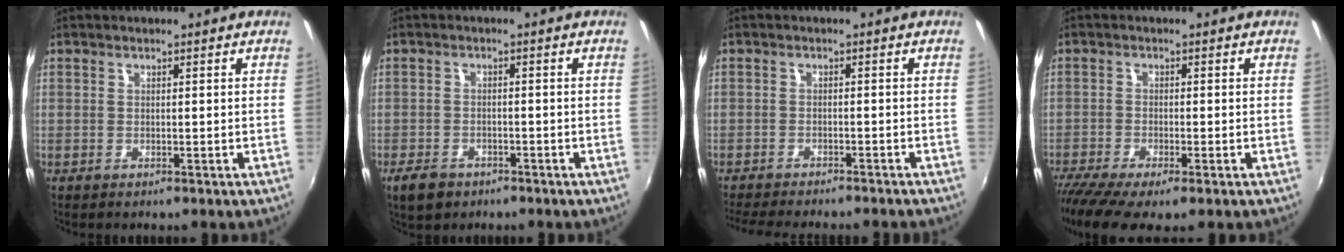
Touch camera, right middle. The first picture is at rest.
{"total": 5.0, "force": [-3.4, 3.1, 2.1], "torque": [-0.061, -0.007, -0.054]}
{"total": 11.3, "force": [-10.1, 1.7, 4.9], "torque": [-0.108, -0.024, -0.149]}
{"total": 9.5, "force": [-6.9, 1.9, 6.3], "torque": [-0.148, -0.051, -0.122]}